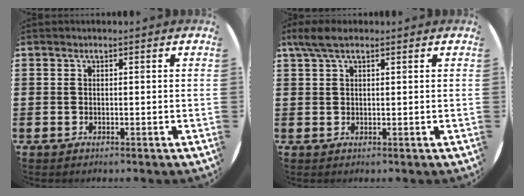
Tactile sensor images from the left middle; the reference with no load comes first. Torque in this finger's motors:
{"motor_torque": [0.69, -0.59, 0.09, 0.02]}